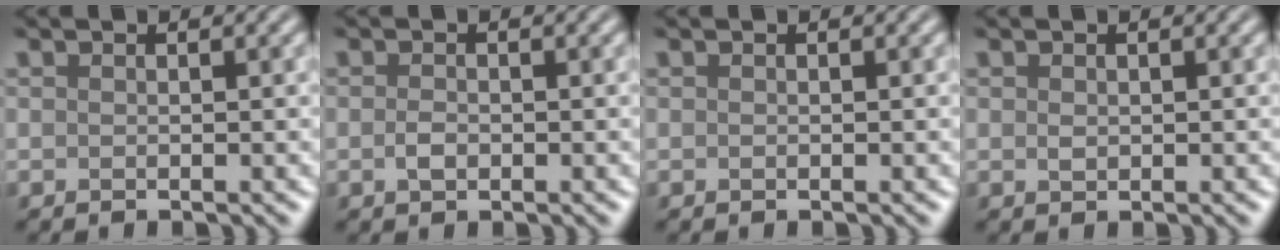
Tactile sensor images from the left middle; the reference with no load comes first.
{"total": 1.2, "force": [-0.3, 0.7, 0.9], "torque": [-0.018, -0.001, -0.007]}
{"total": 0.0}
{"total": 0.7, "force": [0.1, 0.5, 0.4], "torque": [-0.009, -0.001, 0.002]}